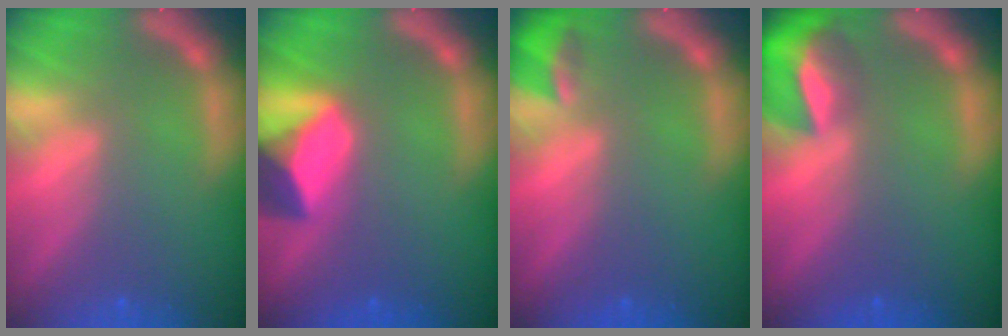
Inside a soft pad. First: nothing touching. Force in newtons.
{"total": 6.9}
{"total": 2.4}
{"total": 6.9}